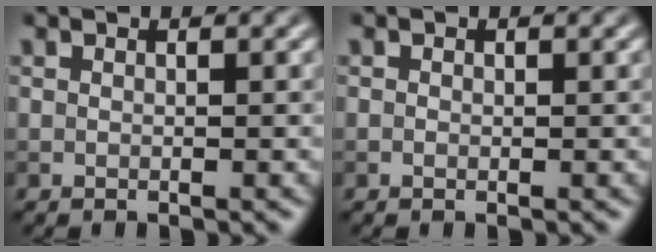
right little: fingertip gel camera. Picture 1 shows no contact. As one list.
[{"total": 0.0}]